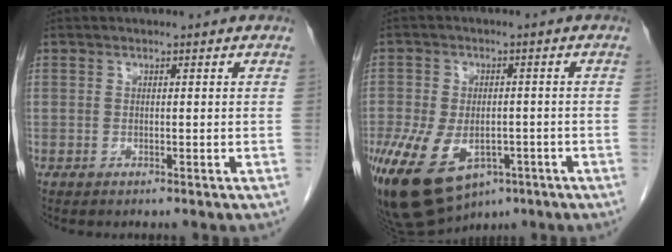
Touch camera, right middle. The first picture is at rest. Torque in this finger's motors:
{"motor_torque": [0.36, 0.07, 1.05, 0.21]}